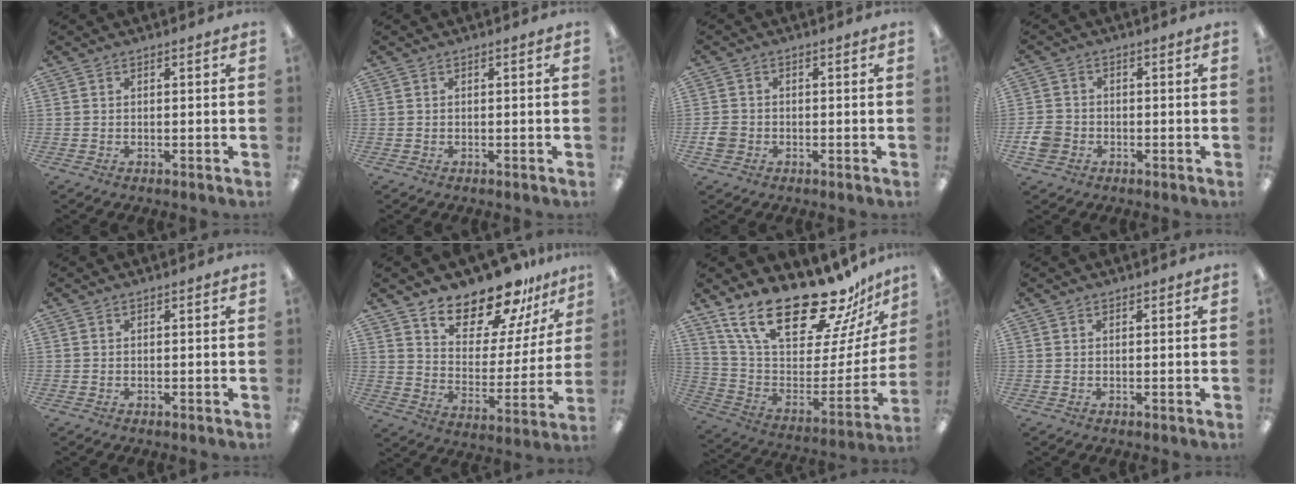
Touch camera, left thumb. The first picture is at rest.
{"total": 0.0}
{"total": 3.0, "force": [-0.9, 2.6, 1.2], "torque": [-0.017, 0.008, -0.016]}
{"total": 4.7, "force": [-1.6, 4.0, 2.0], "torque": [-0.044, 0.010, -0.029]}
{"total": 0.0}
{"total": 16.4, "force": [14.5, 5.6, 5.1], "torque": [-0.092, -0.122, 0.255]}
{"total": 26.3, "force": [19.1, 9.1, 15.7], "torque": [-0.263, -0.134, 0.337]}
{"total": 0.6, "force": [0.5, 0.3, 0.0], "torque": [0.000, 0.001, 0.010]}